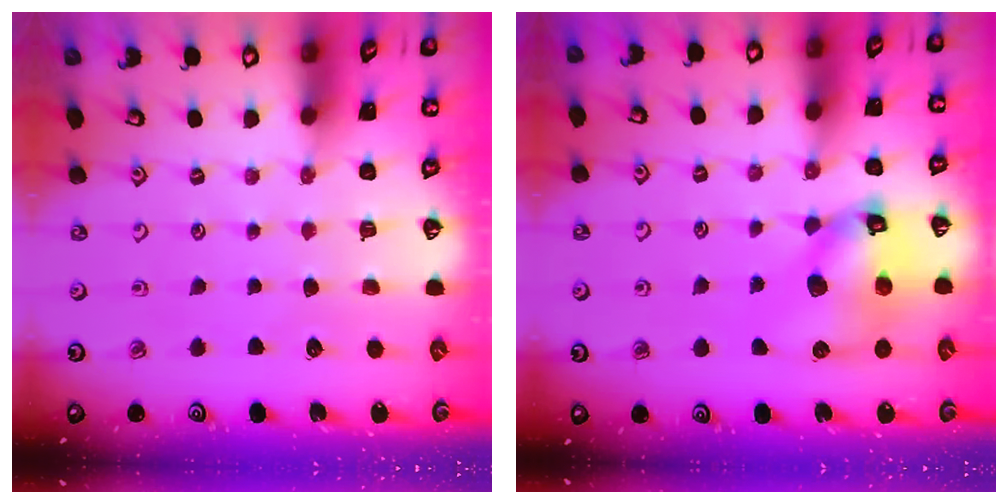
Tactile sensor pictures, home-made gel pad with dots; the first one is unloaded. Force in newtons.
{"total": 12.0, "press": 11.9, "slide": 1.6}